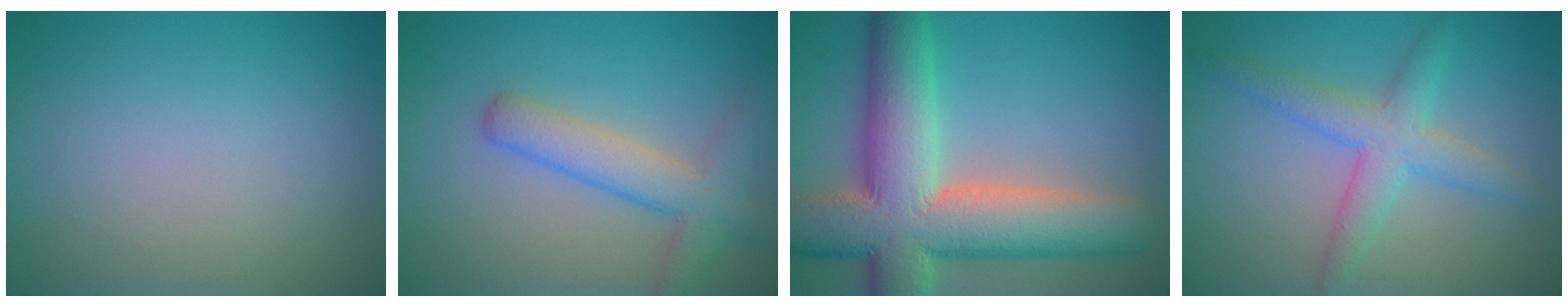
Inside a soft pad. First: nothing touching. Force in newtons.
{"total": 4.8, "press": 4.8, "slide": 0.4}
{"total": 13.3, "press": 13.3, "slide": 0.8}
{"total": 4.0, "press": 4.0, "slide": 0.1}